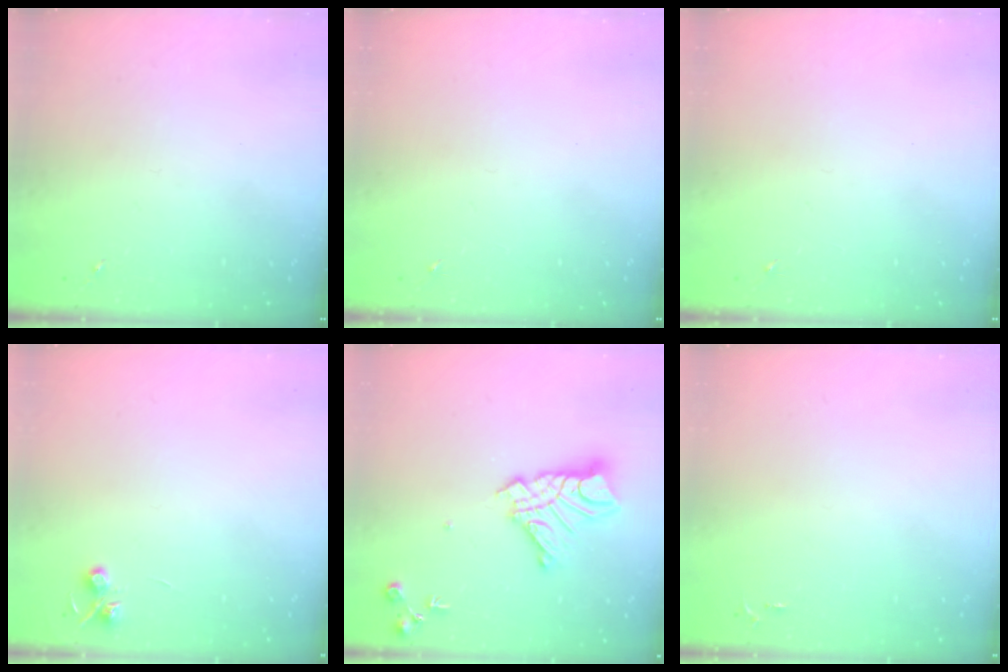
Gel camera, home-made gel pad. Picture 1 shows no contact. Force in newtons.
{"total": 0.0}
{"total": 0.0}
{"total": 4.6, "press": 4.6, "slide": 0.6}
{"total": 14.2, "press": 14.2, "slide": 1.3}
{"total": 2.5, "press": 2.5, "slide": 0.3}